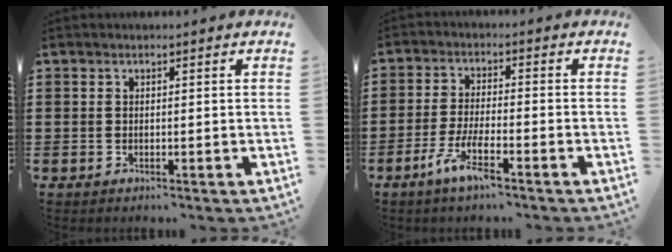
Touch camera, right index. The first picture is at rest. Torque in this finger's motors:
{"motor_torque": [1.11, 1.03, 0.61, 0.16]}